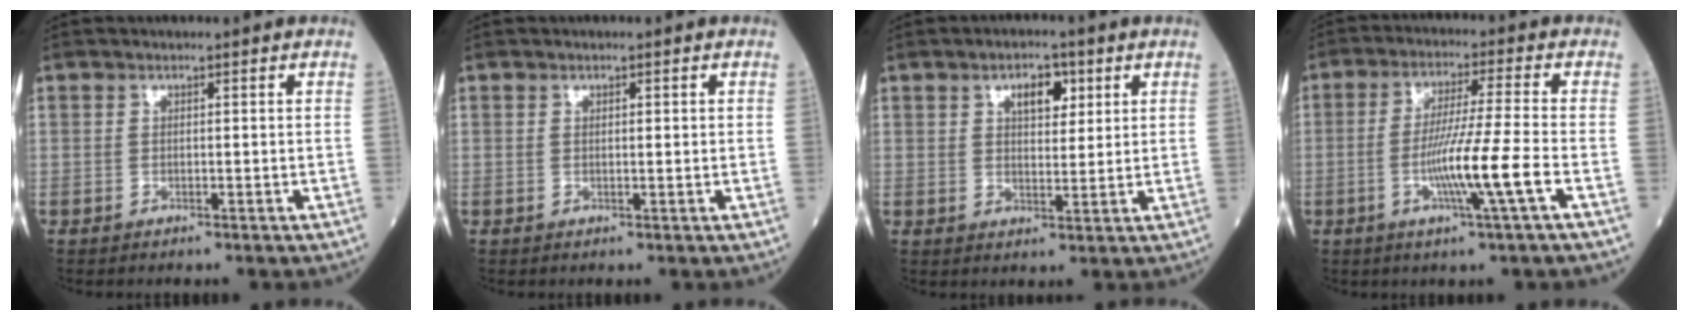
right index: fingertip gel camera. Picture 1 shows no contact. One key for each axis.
{"total": 0.8, "fx": 0.2, "fy": 0.2, "fz": 0.8, "tx": -0.016, "ty": 0.001, "tz": 0.004}
{"total": 4.9, "fx": 2.3, "fy": 2.3, "fz": 3.6, "tx": -0.057, "ty": 0.005, "tz": 0.036}
{"total": 9.4, "fx": -3.0, "fy": -1.6, "fz": 8.8, "tx": -0.166, "ty": -0.013, "tz": -0.057}